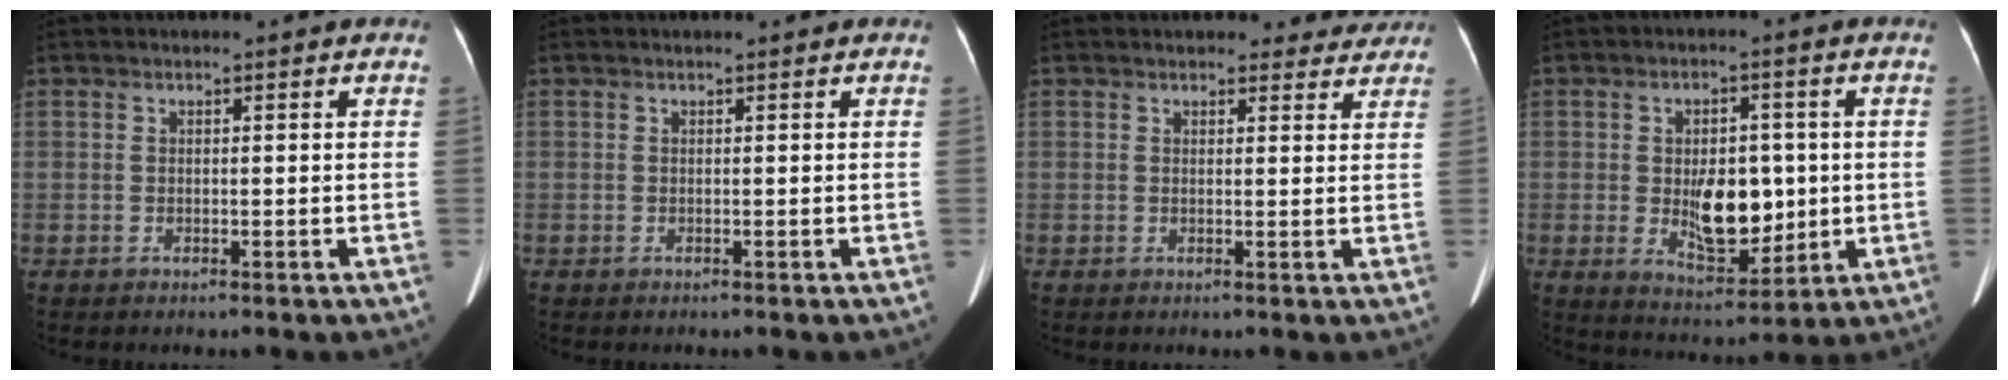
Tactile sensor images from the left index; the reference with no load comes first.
{"total": 0.0}
{"total": 5.7, "force": [5.2, 2.1, 0.6], "torque": [0.016, -0.001, 0.043]}
{"total": 9.0, "force": [-0.4, 4.8, 7.6], "torque": [-0.125, -0.003, 0.002]}